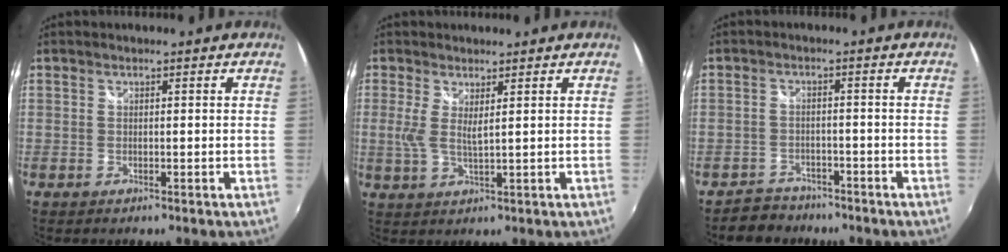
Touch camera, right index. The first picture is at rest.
{"total": 3.5, "force": [1.3, 0.5, 3.2], "torque": [-0.065, -0.007, 0.019]}
{"total": 5.0, "force": [-4.0, 3.0, -0.1], "torque": [-0.014, 0.018, -0.067]}